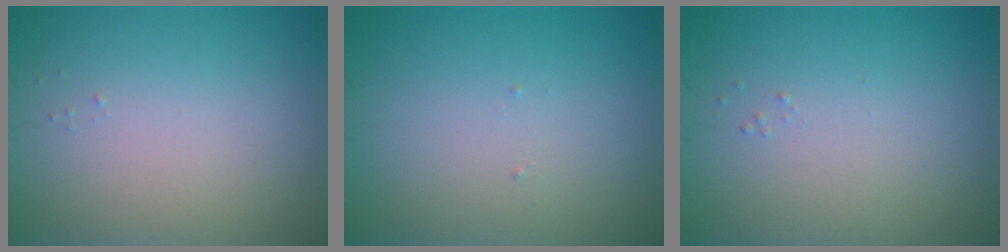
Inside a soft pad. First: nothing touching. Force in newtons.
{"total": 0.0}
{"total": 0.0}